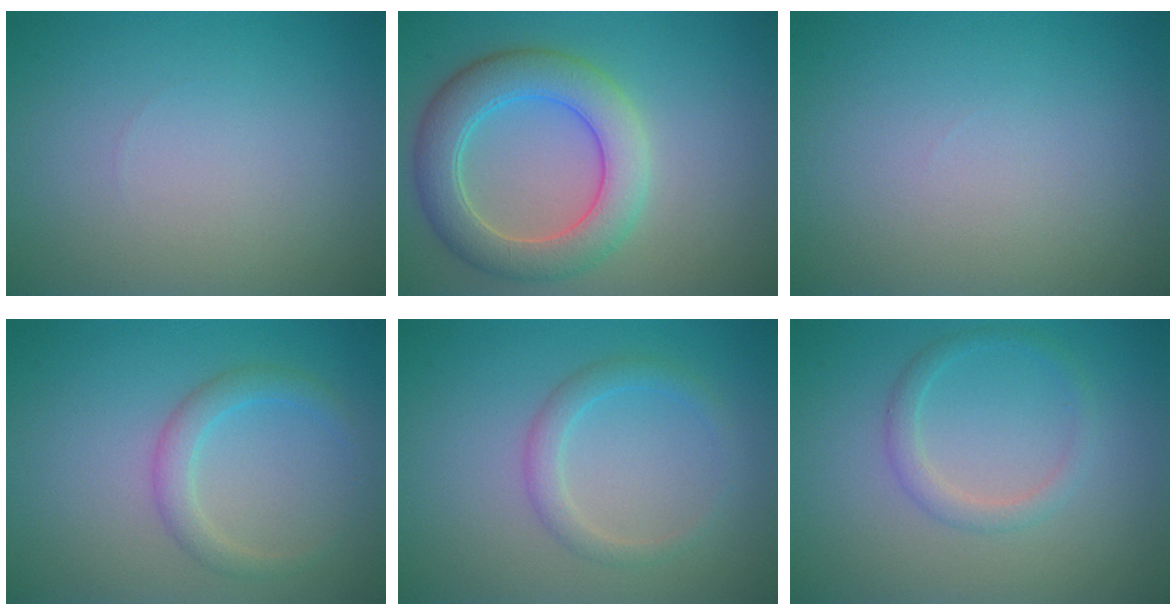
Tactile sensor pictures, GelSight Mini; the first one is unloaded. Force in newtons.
{"total": 6.2, "press": 6.2, "slide": 0.2}
{"total": 0.0}
{"total": 2.3, "press": 2.2, "slide": 0.1}
{"total": 2.0, "press": 2.0, "slide": 0.1}
{"total": 1.7, "press": 1.7, "slide": 0.0}